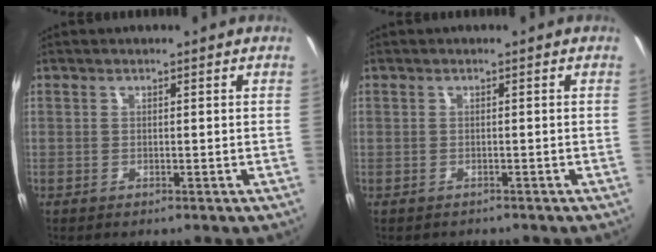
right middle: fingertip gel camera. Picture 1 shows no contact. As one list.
[{"total": 0.9, "force": [-0.7, 0.6, -0.1], "torque": [-0.002, -0.001, -0.010]}]